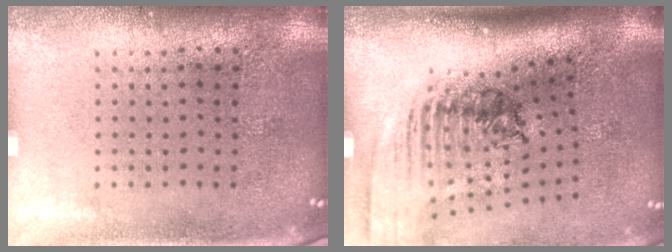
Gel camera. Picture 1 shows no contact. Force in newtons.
{"total": 2.4, "press": 1.7, "slide": 1.7}